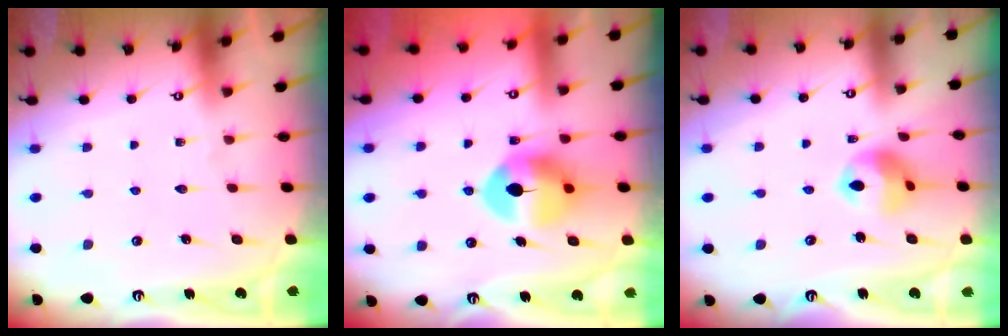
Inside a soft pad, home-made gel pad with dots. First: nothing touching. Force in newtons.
{"total": 11.8, "press": 11.8, "slide": 0.6}
{"total": 10.2, "press": 10.2, "slide": 0.9}